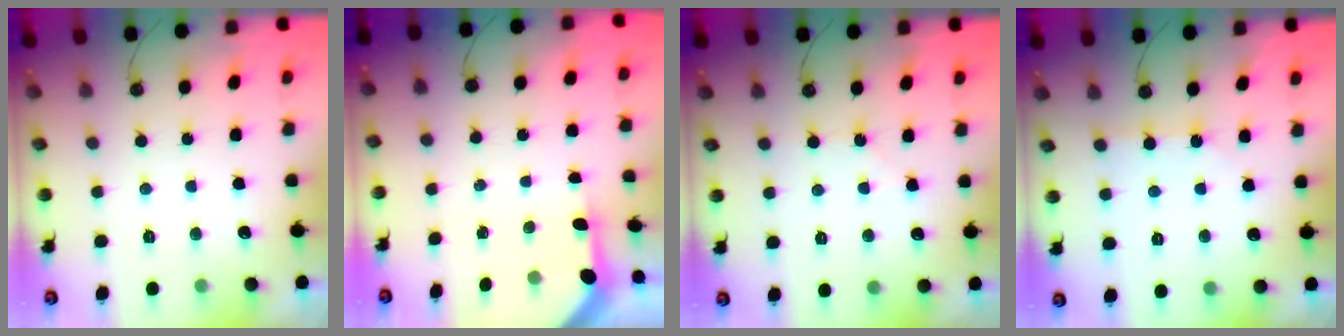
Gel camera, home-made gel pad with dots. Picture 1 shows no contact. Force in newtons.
{"total": 3.2, "press": 3.2, "slide": 0.3}
{"total": 4.2, "press": 4.1, "slide": 0.8}
{"total": 3.6, "press": 3.6, "slide": 0.5}